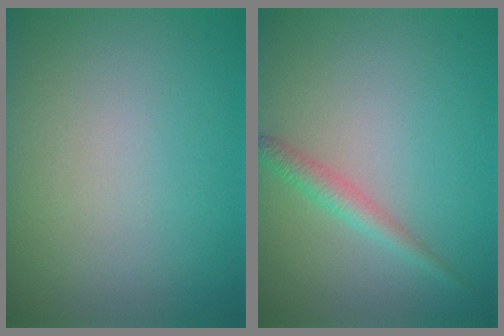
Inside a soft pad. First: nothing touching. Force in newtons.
{"total": 1.8, "press": 1.8, "slide": 0.0}